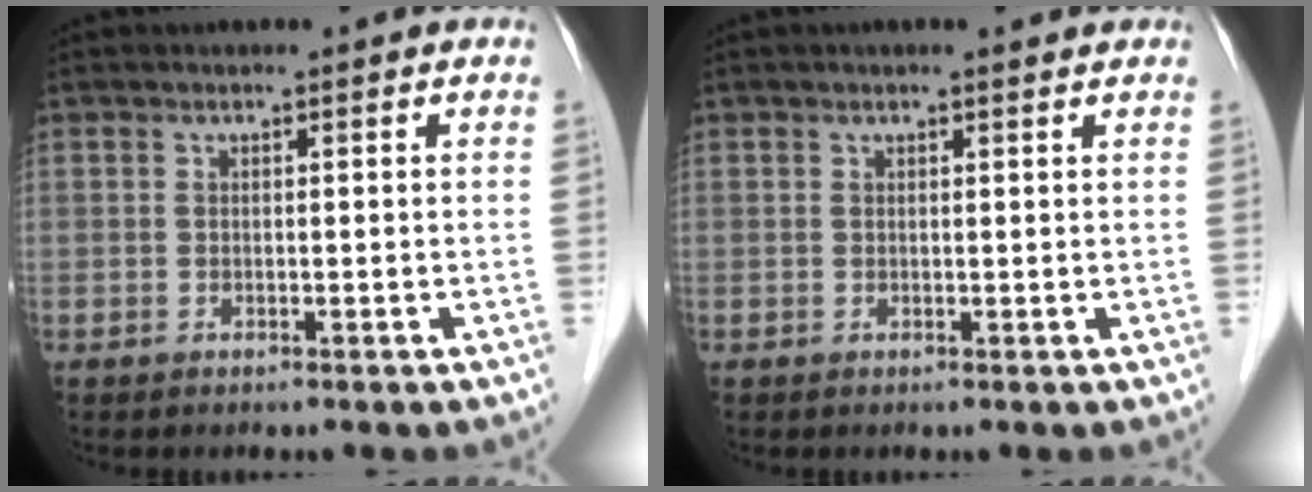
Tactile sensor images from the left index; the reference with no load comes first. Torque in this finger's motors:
{"motor_torque": [0.45, -0.81, 0.14, 0.02]}